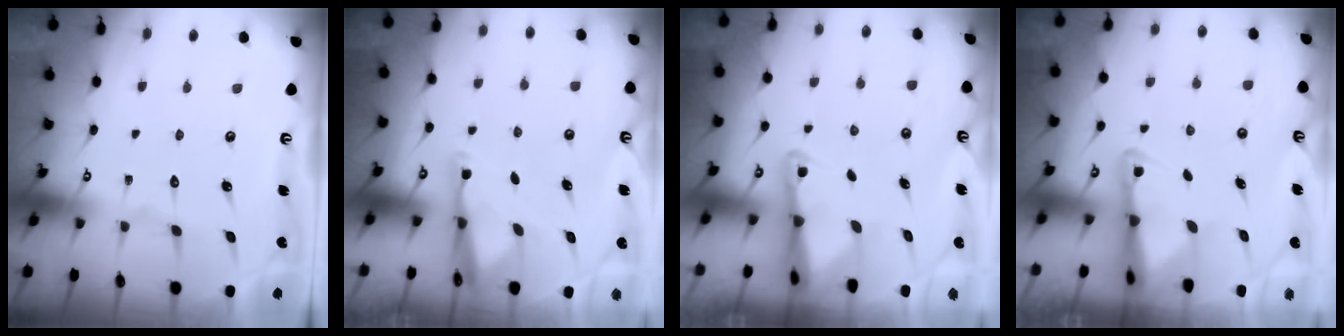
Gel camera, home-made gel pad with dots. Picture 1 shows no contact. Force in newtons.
{"total": 2.8, "press": 2.8, "slide": 0.6}
{"total": 2.6, "press": 2.5, "slide": 0.4}
{"total": 2.5, "press": 2.5, "slide": 0.5}